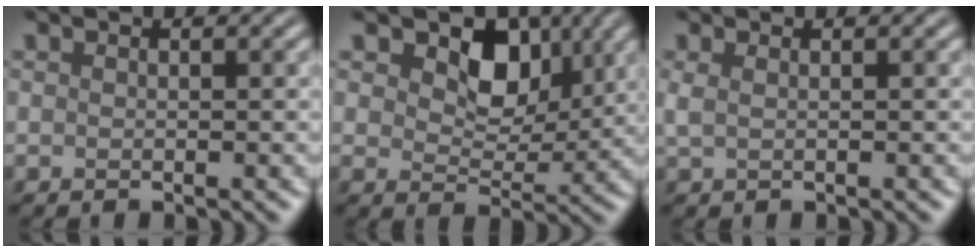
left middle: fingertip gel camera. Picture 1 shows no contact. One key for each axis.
{"total": 4.8, "fx": 2.3, "fy": 3.2, "fz": 2.7, "tx": -0.049, "ty": -0.006, "tz": 0.033}
{"total": 0.9, "fx": 0.4, "fy": 0.4, "fz": 0.7, "tx": -0.018, "ty": 0.007, "tz": 0.007}